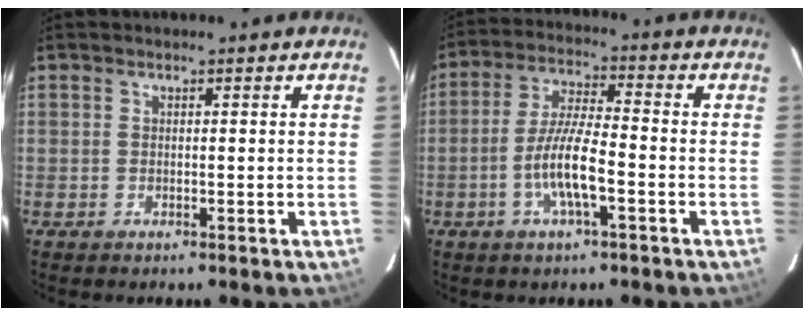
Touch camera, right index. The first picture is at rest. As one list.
[{"total": 8.6, "force": [-3.3, 1.4, 7.9], "torque": [-0.160, 0.001, -0.062]}]